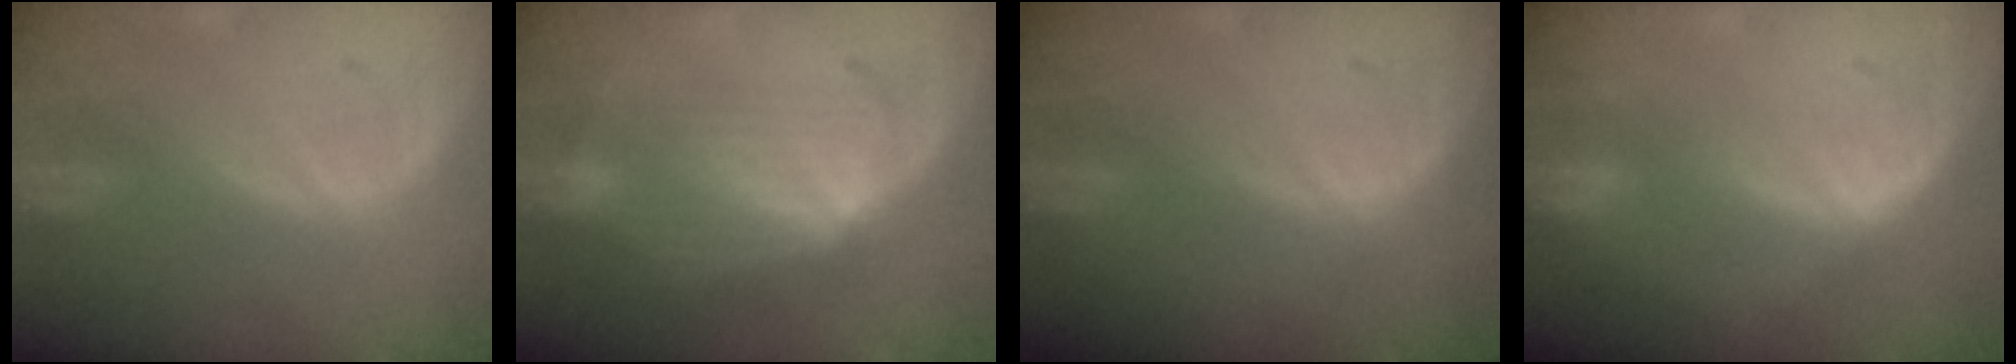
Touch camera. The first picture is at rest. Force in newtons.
{"total": 7.2, "press": 6.6, "slide": 2.9}
{"total": 0.0}
{"total": 2.7, "press": 2.3, "slide": 1.5}